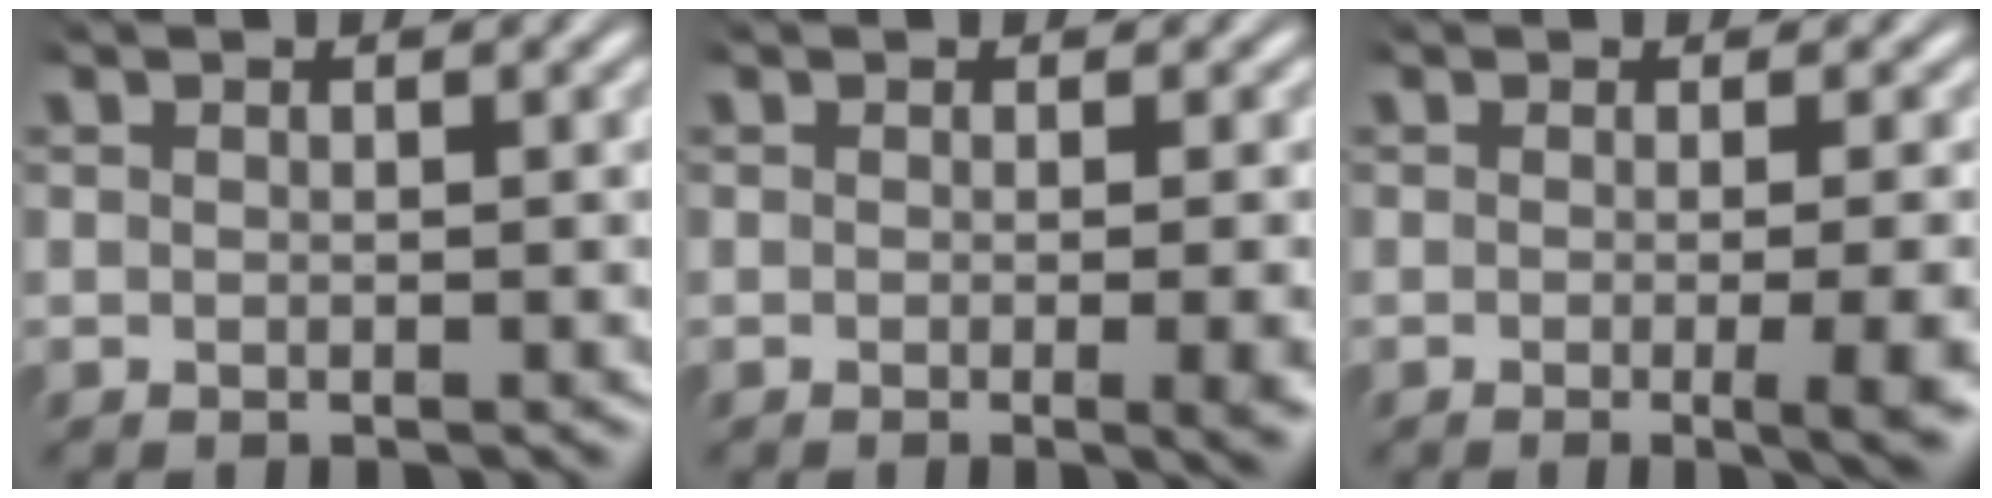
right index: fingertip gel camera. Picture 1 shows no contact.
{"total": 2.6, "force": [-0.7, 0.2, 2.5], "torque": [-0.026, -0.001, -0.012]}
{"total": 4.8, "force": [-1.6, 0.7, 4.5], "torque": [-0.037, 0.001, -0.029]}